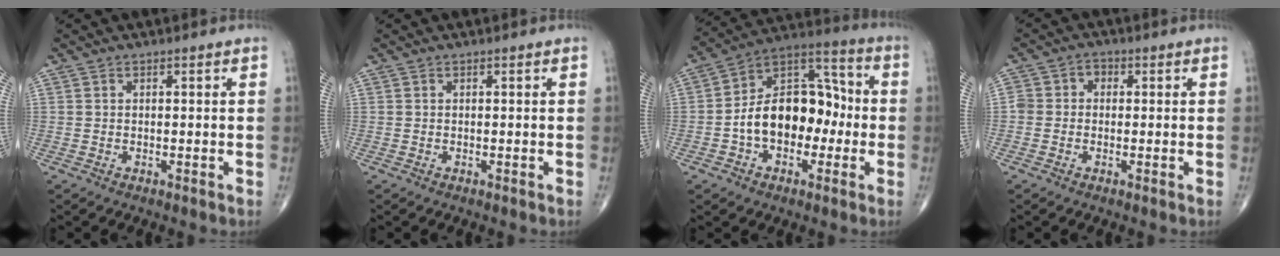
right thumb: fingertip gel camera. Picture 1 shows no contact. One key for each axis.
{"total": 0.0}
{"total": 16.6, "fx": -2.4, "fy": 10.9, "fz": 12.3, "tx": -0.168, "ty": 0.052, "tz": -0.045}
{"total": 3.5, "fx": -0.1, "fy": 3.1, "fz": 1.6, "tx": -0.012, "ty": 0.019, "tz": -0.007}